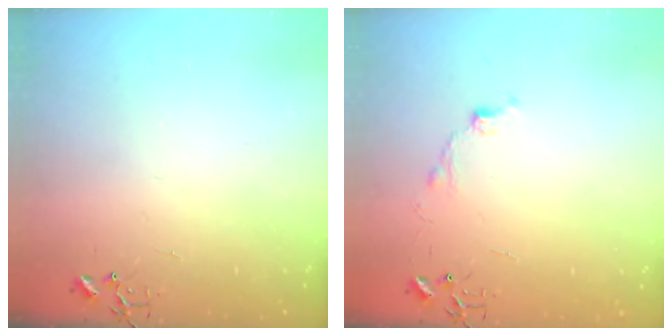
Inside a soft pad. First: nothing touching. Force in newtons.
{"total": 6.7, "press": 6.7, "slide": 0.9}